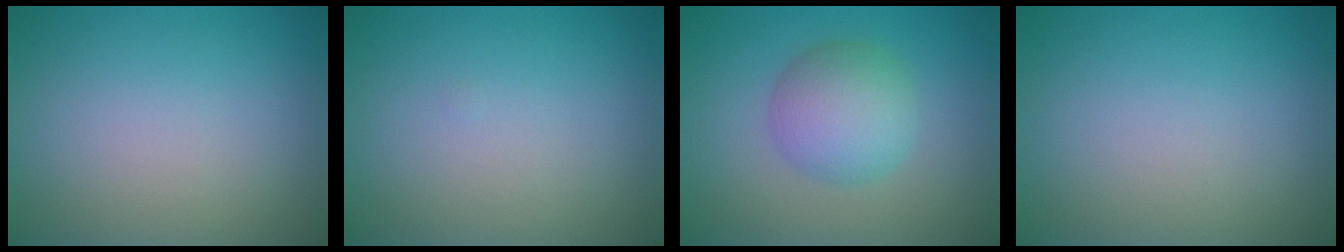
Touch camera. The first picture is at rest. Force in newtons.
{"total": 0.0}
{"total": 4.7, "press": 4.7, "slide": 0.1}
{"total": 0.0}